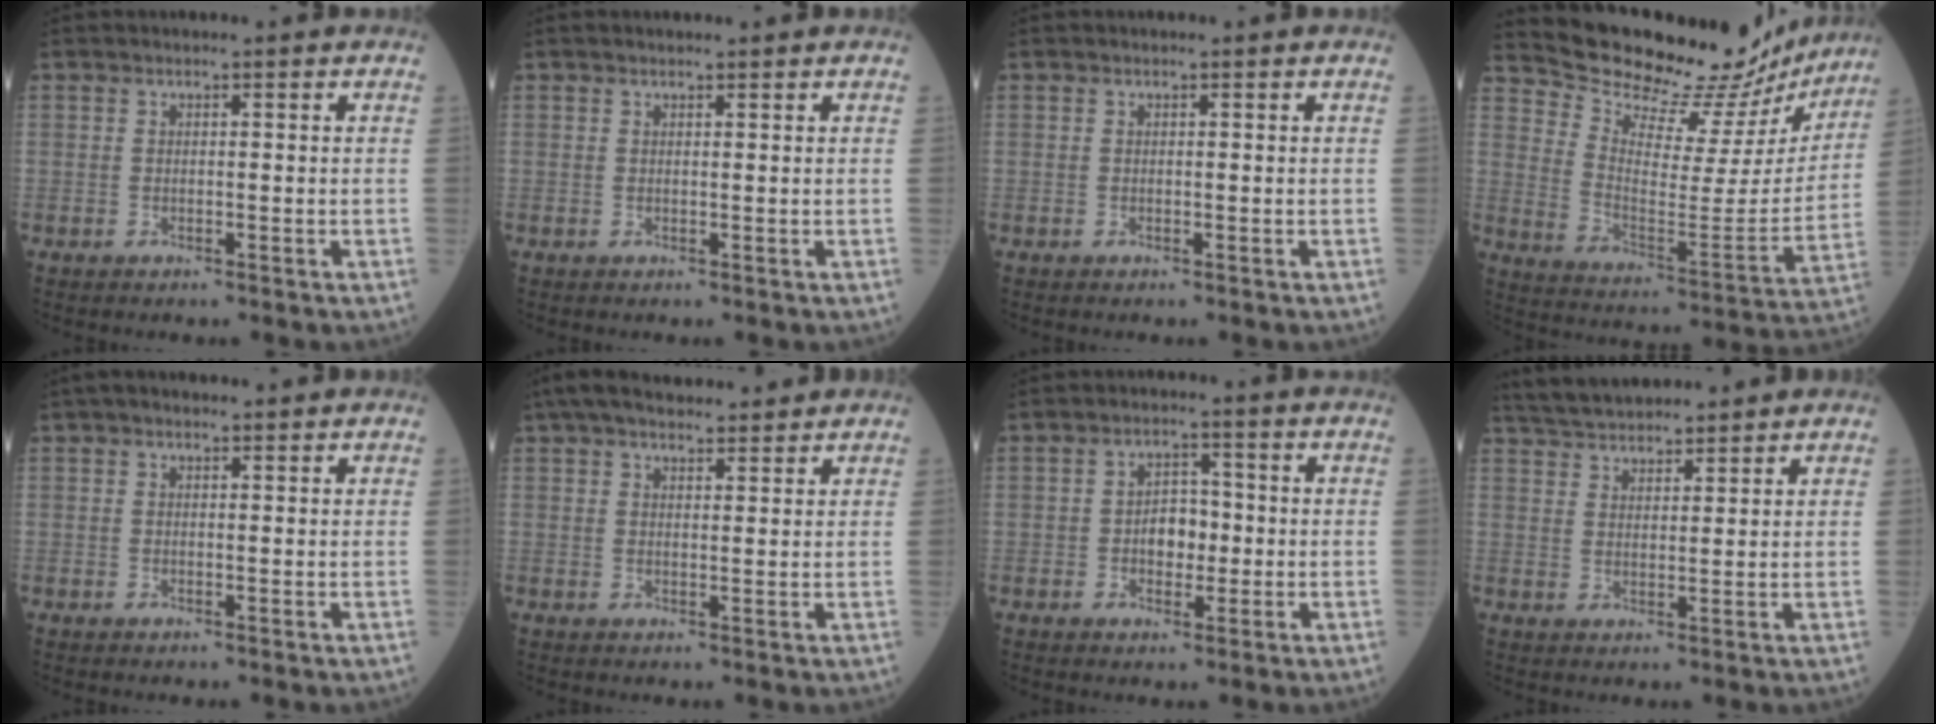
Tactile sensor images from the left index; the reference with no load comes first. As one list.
[{"total": 1.4, "force": [1.3, 0.2, 0.5], "torque": [-0.002, 0.011, 0.020]}, {"total": 0.0}, {"total": 22.3, "force": [21.2, 5.2, 4.7], "torque": [-0.070, -0.057, 0.290]}, {"total": 2.5, "force": [1.8, 0.9, 1.4], "torque": [-0.019, 0.026, 0.029]}, {"total": 10.4, "force": [9.0, 2.6, 4.5], "torque": [-0.061, 0.036, 0.134]}, {"total": 4.3, "force": [-0.6, 2.8, 3.2], "torque": [-0.046, 0.010, -0.011]}, {"total": 9.5, "force": [8.8, 2.0, 2.9], "torque": [-0.049, 0.030, 0.150]}]